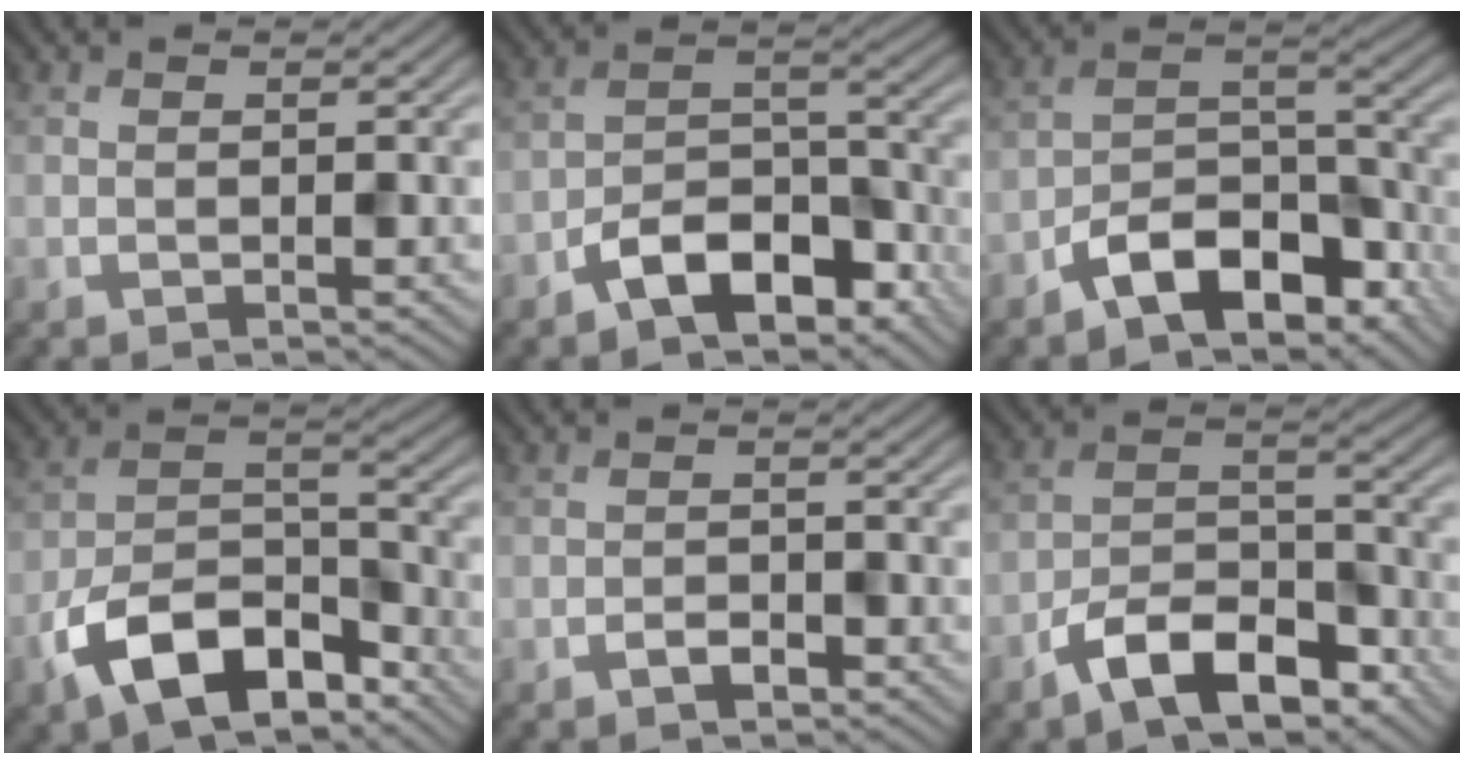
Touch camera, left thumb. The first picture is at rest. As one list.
[{"total": 9.0, "force": [-5.7, 4.5, 5.3], "torque": [-0.082, 0.004, -0.113]}, {"total": 10.4, "force": [-6.7, 5.0, 6.1], "torque": [-0.088, 0.004, -0.135]}, {"total": 12.0, "force": [-7.6, 5.6, 7.4], "torque": [-0.139, -0.008, -0.154]}, {"total": 1.8, "force": [-1.2, 0.9, 1.0], "torque": [-0.016, 0.002, -0.023]}, {"total": 9.3, "force": [-6.2, 4.1, 5.6], "torque": [-0.091, 0.003, -0.128]}]